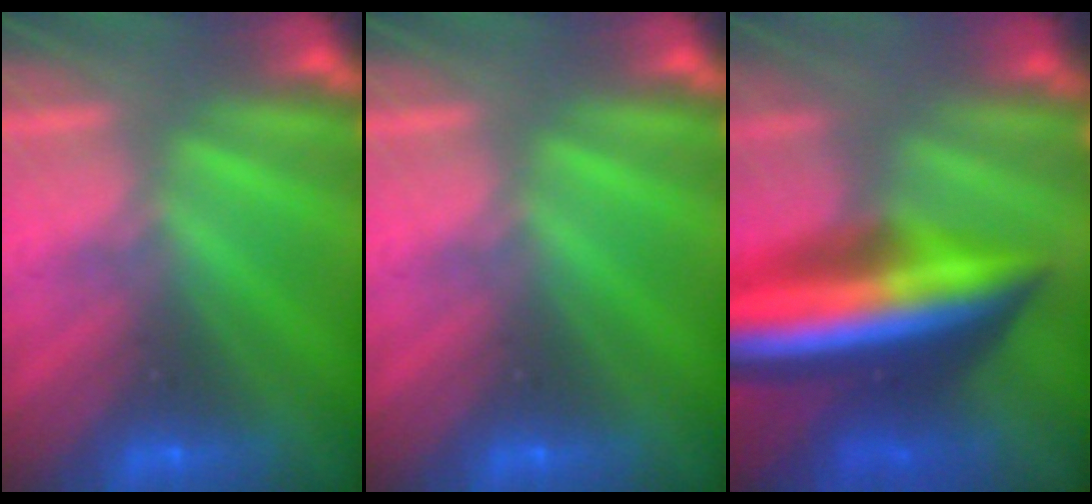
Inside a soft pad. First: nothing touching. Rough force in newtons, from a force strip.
{"total": 0.0}
{"total": 9.0}